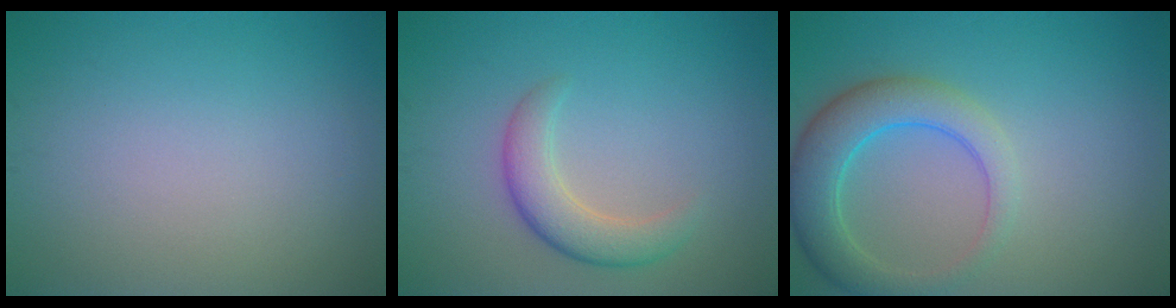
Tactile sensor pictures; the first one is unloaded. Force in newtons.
{"total": 3.5, "press": 3.5, "slide": 0.3}
{"total": 5.1, "press": 5.1, "slide": 0.5}